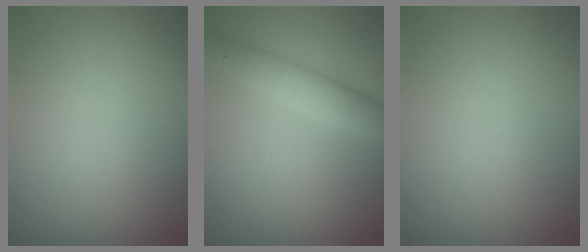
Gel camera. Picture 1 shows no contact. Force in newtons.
{"total": 3.2, "press": 3.2, "slide": 0.0}
{"total": 0.0}